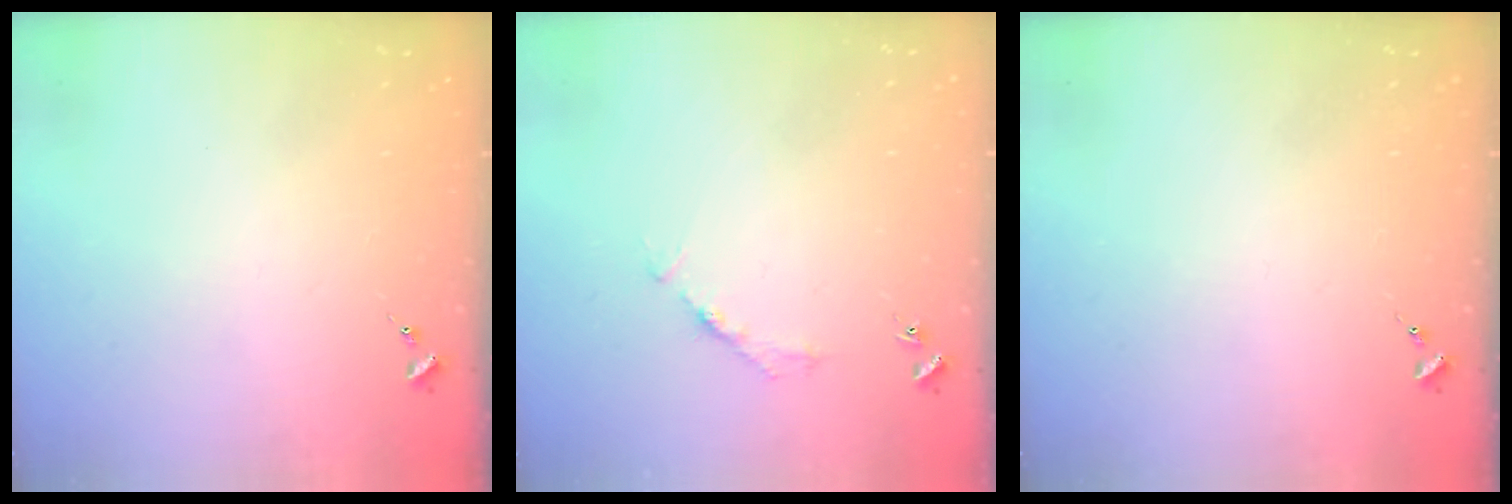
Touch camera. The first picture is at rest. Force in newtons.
{"total": 2.7, "press": 2.7, "slide": 0.4}
{"total": 0.0}